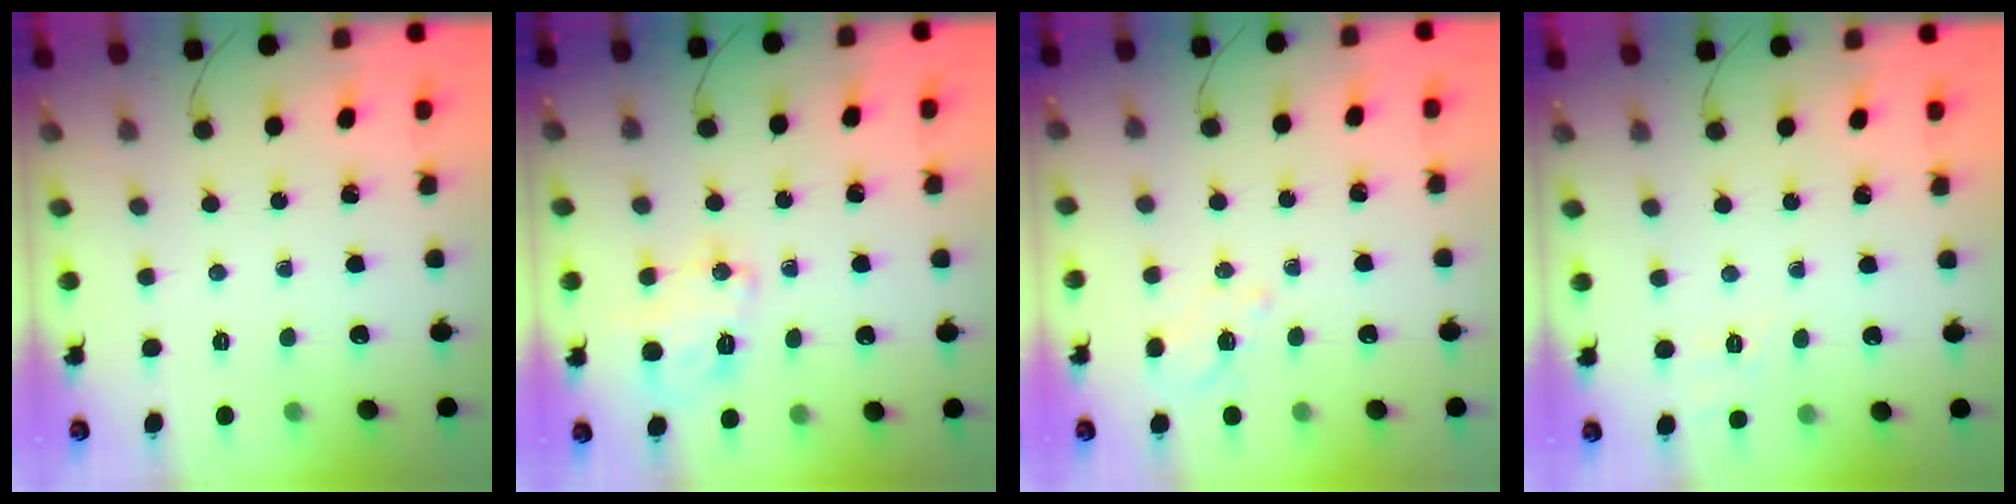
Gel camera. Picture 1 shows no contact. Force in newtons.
{"total": 8.7, "press": 8.7, "slide": 1.0}
{"total": 2.4, "press": 1.9, "slide": 1.5}
{"total": 1.8, "press": 0.2, "slide": 1.8}